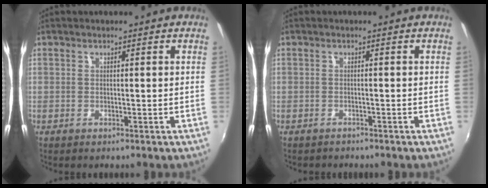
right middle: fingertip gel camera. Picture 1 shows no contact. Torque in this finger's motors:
{"motor_torque": [-0.26, 0.07, -0.04, 0.00]}